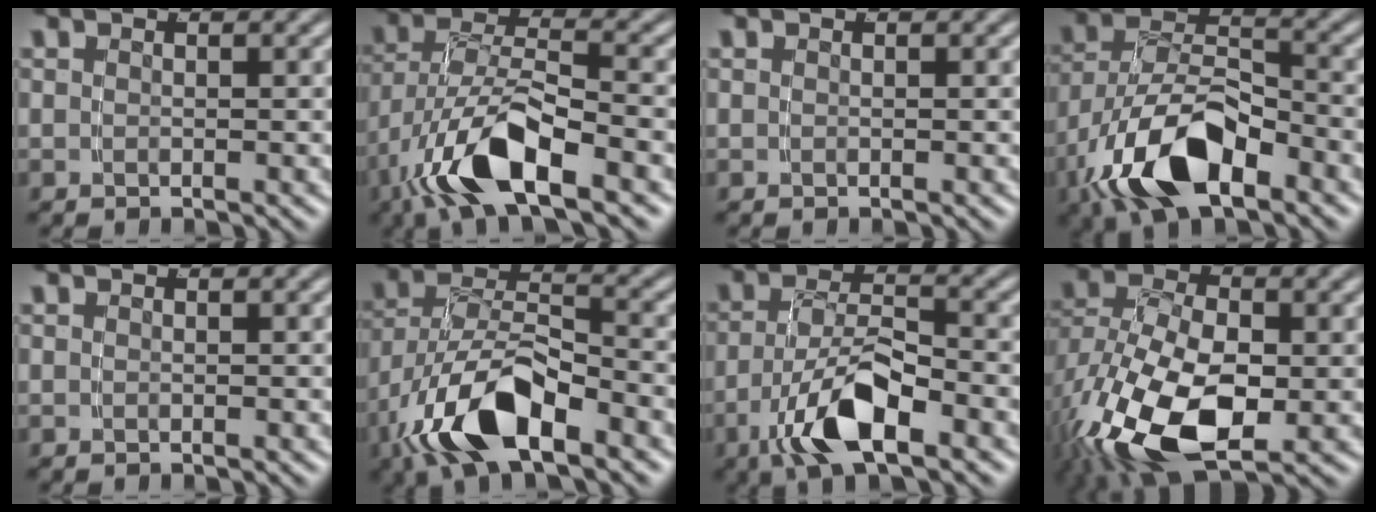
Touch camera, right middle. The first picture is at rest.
{"total": 7.8, "force": [-1.7, 3.9, 6.6], "torque": [-0.135, -0.022, -0.018]}
{"total": 0.0}
{"total": 9.5, "force": [-2.7, 5.8, 7.1], "torque": [-0.136, -0.028, -0.034]}
{"total": 0.0}
{"total": 8.5, "force": [-2.1, 4.9, 6.7], "torque": [-0.133, -0.022, -0.026]}
{"total": 6.2, "force": [-2.7, 2.2, 5.2], "torque": [-0.085, -0.012, -0.038]}
{"total": 10.9, "force": [-2.9, 6.3, 8.4], "torque": [-0.181, -0.046, -0.019]}